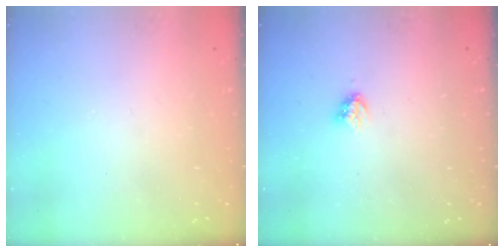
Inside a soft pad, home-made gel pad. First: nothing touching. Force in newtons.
{"total": 3.1, "press": 3.1, "slide": 0.2}